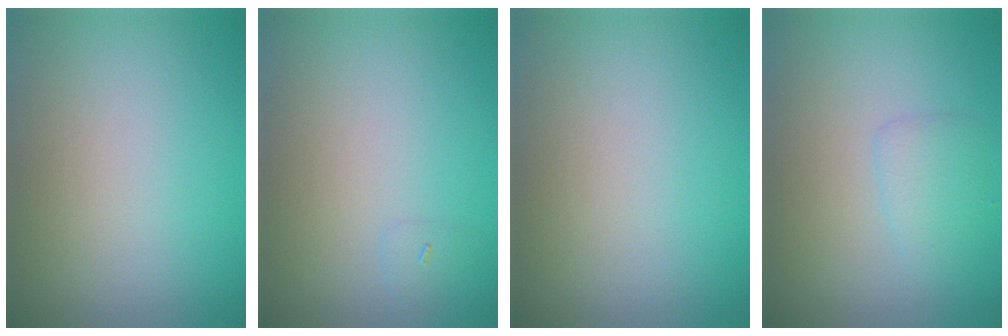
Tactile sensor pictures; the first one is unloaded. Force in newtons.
{"total": 0.6, "press": 0.6, "slide": 0.1}
{"total": 0.0}
{"total": 1.6, "press": 1.6, "slide": 0.1}